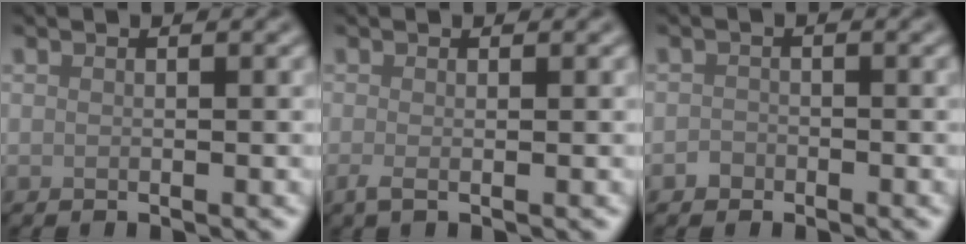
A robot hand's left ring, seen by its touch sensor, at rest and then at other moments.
{"total": 1.1, "force": [-0.3, 0.3, 1.0], "torque": [-0.020, -0.006, -0.005]}
{"total": 1.0, "force": [-0.6, 0.7, 0.0], "torque": [0.006, 0.000, -0.011]}